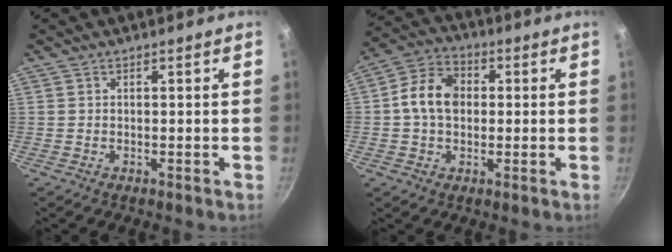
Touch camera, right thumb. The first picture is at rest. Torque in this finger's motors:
{"motor_torque": [0.22, 0.24, 0.21, -0.16, 0.18]}